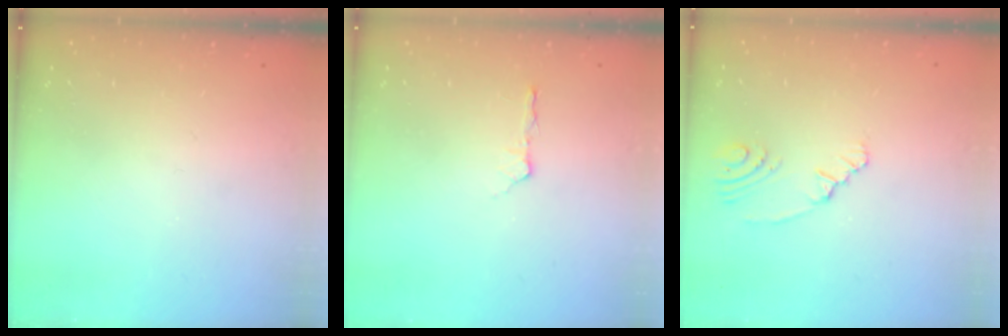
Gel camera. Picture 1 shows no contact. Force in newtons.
{"total": 2.9, "press": 2.4, "slide": 1.6}
{"total": 2.8, "press": 2.3, "slide": 1.7}